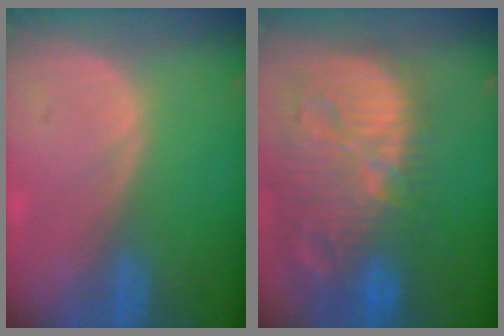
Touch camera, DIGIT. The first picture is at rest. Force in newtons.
{"total": 14.7, "press": 12.7, "slide": 7.3}